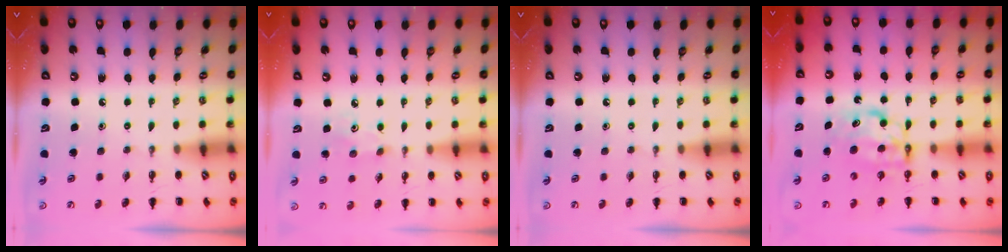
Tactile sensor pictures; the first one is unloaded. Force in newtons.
{"total": 2.6, "press": 2.5, "slide": 0.8}
{"total": 0.0}
{"total": 6.6, "press": 6.6, "slide": 0.5}